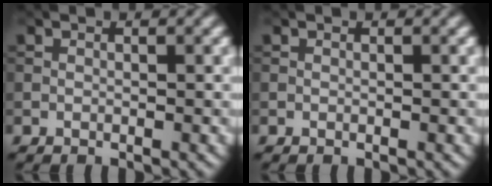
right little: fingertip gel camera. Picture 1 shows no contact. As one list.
[{"total": 0.0}]